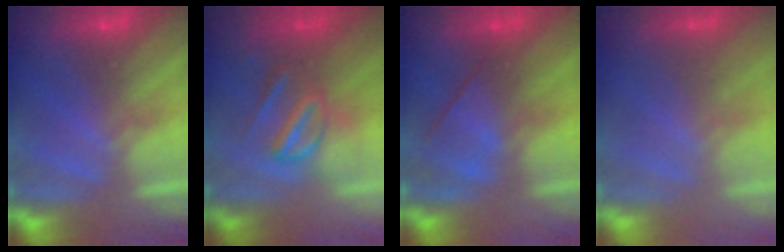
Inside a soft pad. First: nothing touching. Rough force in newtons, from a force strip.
{"total": 2.9}
{"total": 2.6}
{"total": 2.3}